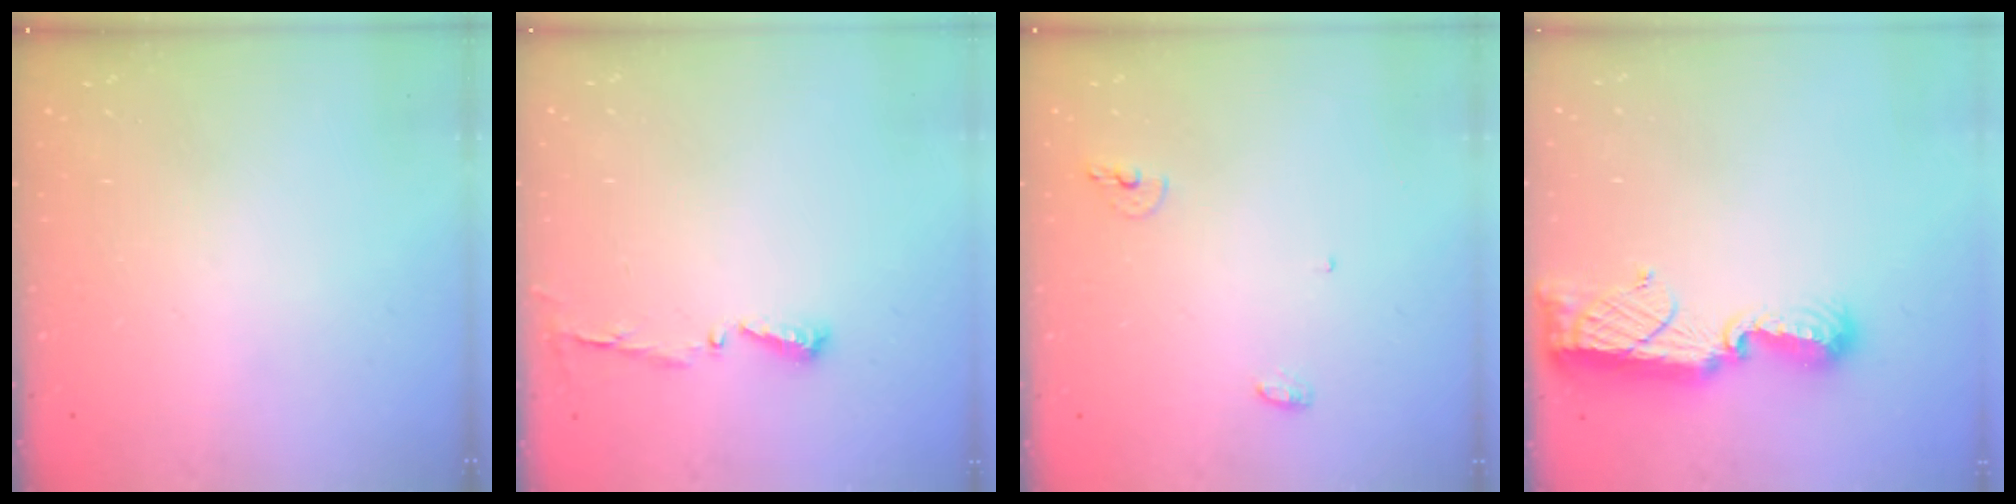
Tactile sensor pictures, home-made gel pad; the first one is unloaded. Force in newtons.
{"total": 4.3, "press": 4.3, "slide": 0.5}
{"total": 4.9, "press": 4.8, "slide": 1.0}
{"total": 11.3, "press": 11.3, "slide": 0.8}